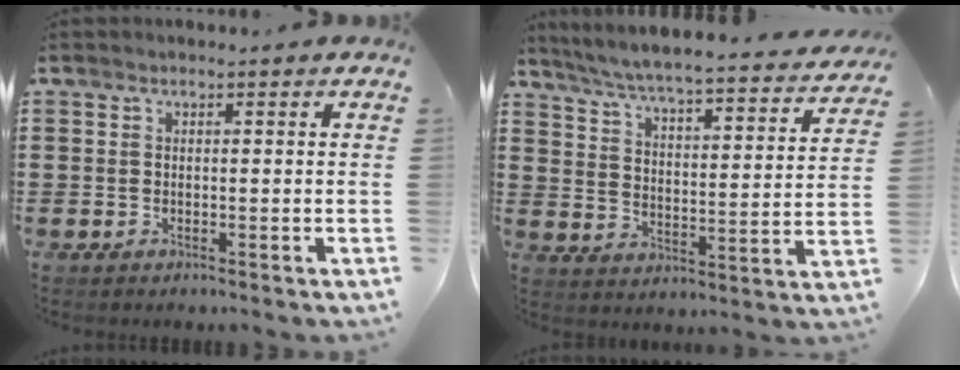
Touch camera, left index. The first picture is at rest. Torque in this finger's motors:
{"motor_torque": [1.07, -1.07, 0.29, 0.12]}